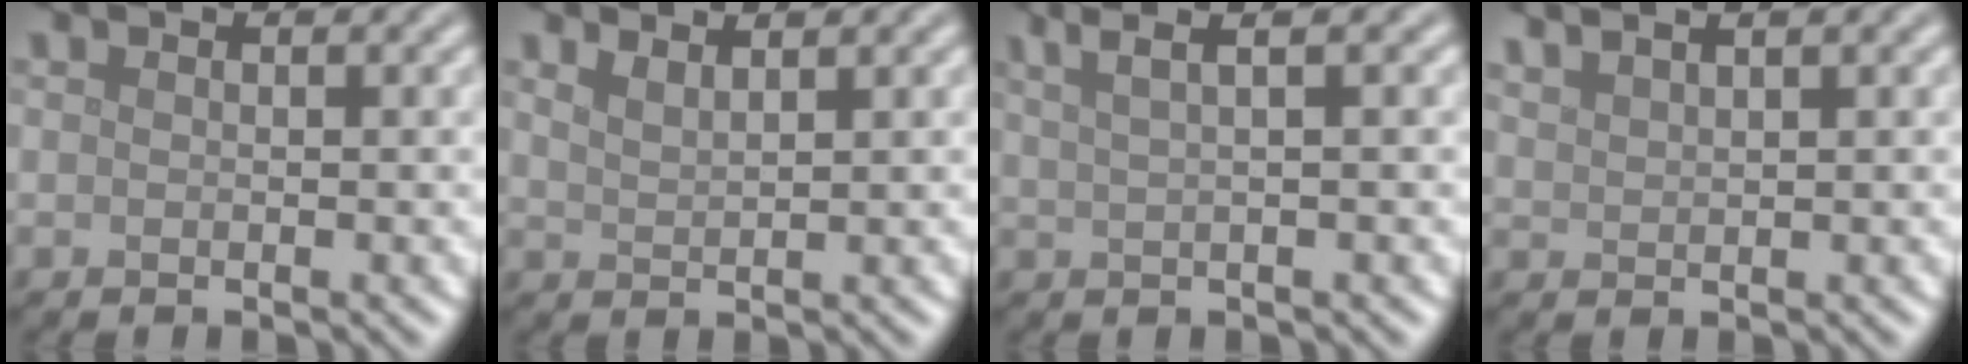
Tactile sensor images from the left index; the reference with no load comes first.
{"total": 1.9, "force": [1.5, 0.5, 0.9], "torque": [-0.010, 0.005, 0.022]}
{"total": 5.0, "force": [3.2, 1.5, 3.5], "torque": [-0.047, 0.022, 0.022]}
{"total": 3.8, "force": [2.8, 1.2, 2.1], "torque": [-0.014, 0.023, 0.023]}